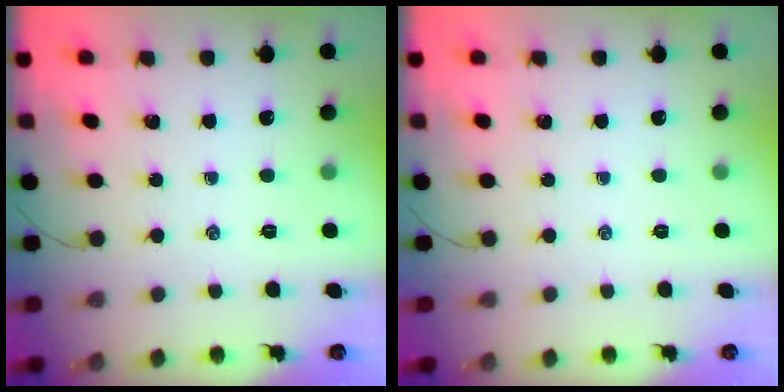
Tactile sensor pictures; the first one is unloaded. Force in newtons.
{"total": 0.0}